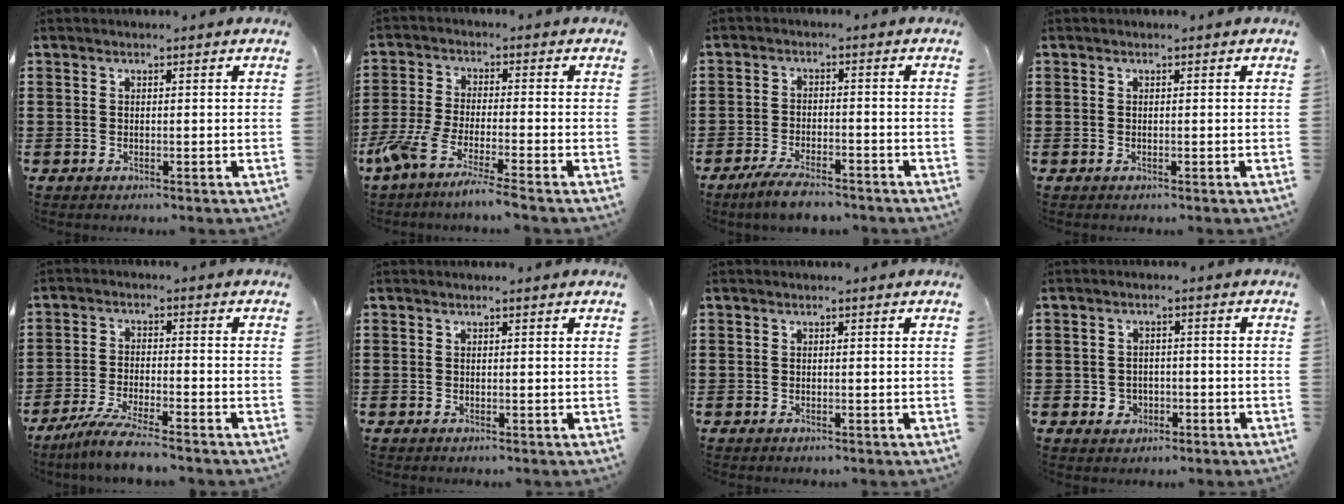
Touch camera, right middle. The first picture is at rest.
{"total": 6.0, "force": [-5.0, -0.4, 3.2], "torque": [-0.086, -0.024, -0.103]}
{"total": 4.4, "force": [-3.8, 0.6, 2.0], "torque": [-0.040, 0.001, -0.075]}
{"total": 0.0}
{"total": 5.8, "force": [-5.0, -0.1, 2.8], "torque": [-0.071, -0.021, -0.100]}
{"total": 0.0}
{"total": 0.0}
{"total": 2.1, "force": [-1.0, 1.8, 0.6], "torque": [-0.018, 0.004, -0.025]}